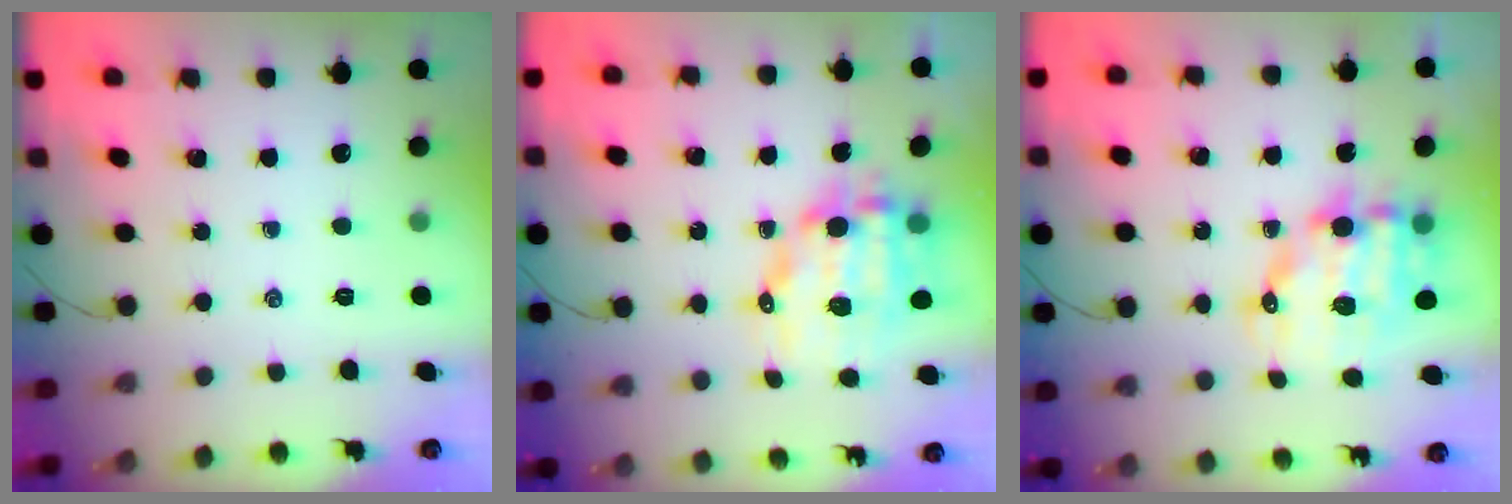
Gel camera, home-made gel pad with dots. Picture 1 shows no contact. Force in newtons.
{"total": 11.9, "press": 11.6, "slide": 2.7}
{"total": 12.6, "press": 12.2, "slide": 2.7}